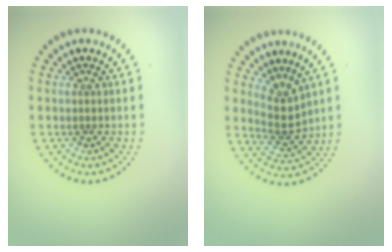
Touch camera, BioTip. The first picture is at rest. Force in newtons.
{"total": 2.8, "press": 2.0, "slide": 1.9}